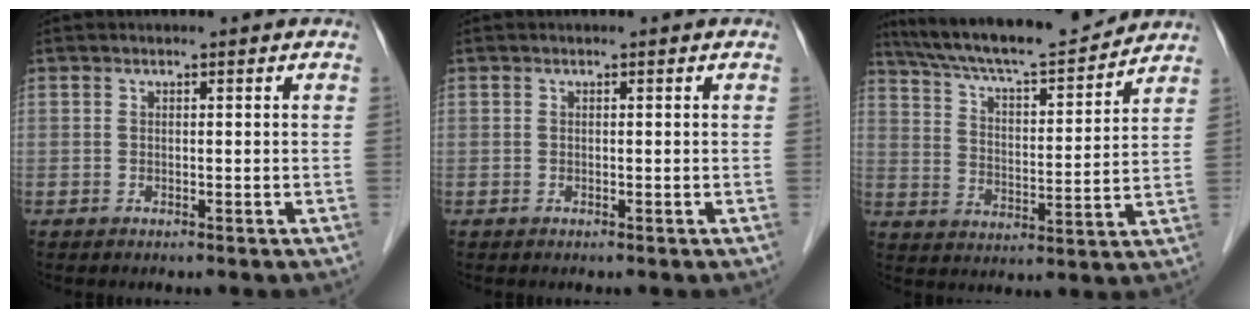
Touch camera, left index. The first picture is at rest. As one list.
[{"total": 0.0}, {"total": 16.7, "force": [15.3, 1.6, 6.5], "torque": [-0.118, 0.007, 0.245]}]